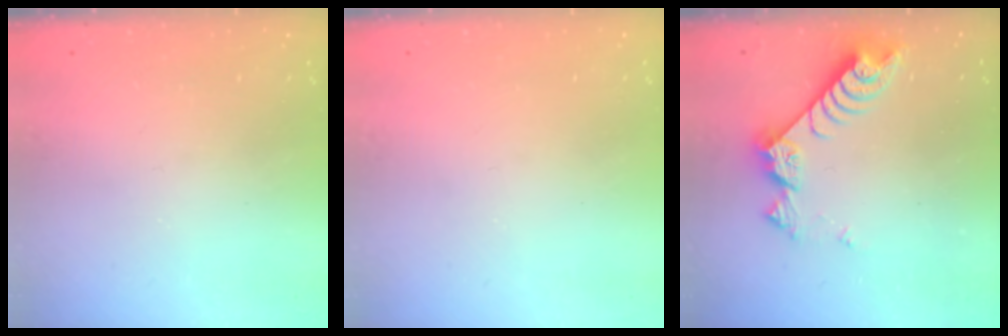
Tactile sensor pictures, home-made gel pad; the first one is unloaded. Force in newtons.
{"total": 0.0}
{"total": 7.9, "press": 7.9, "slide": 0.6}